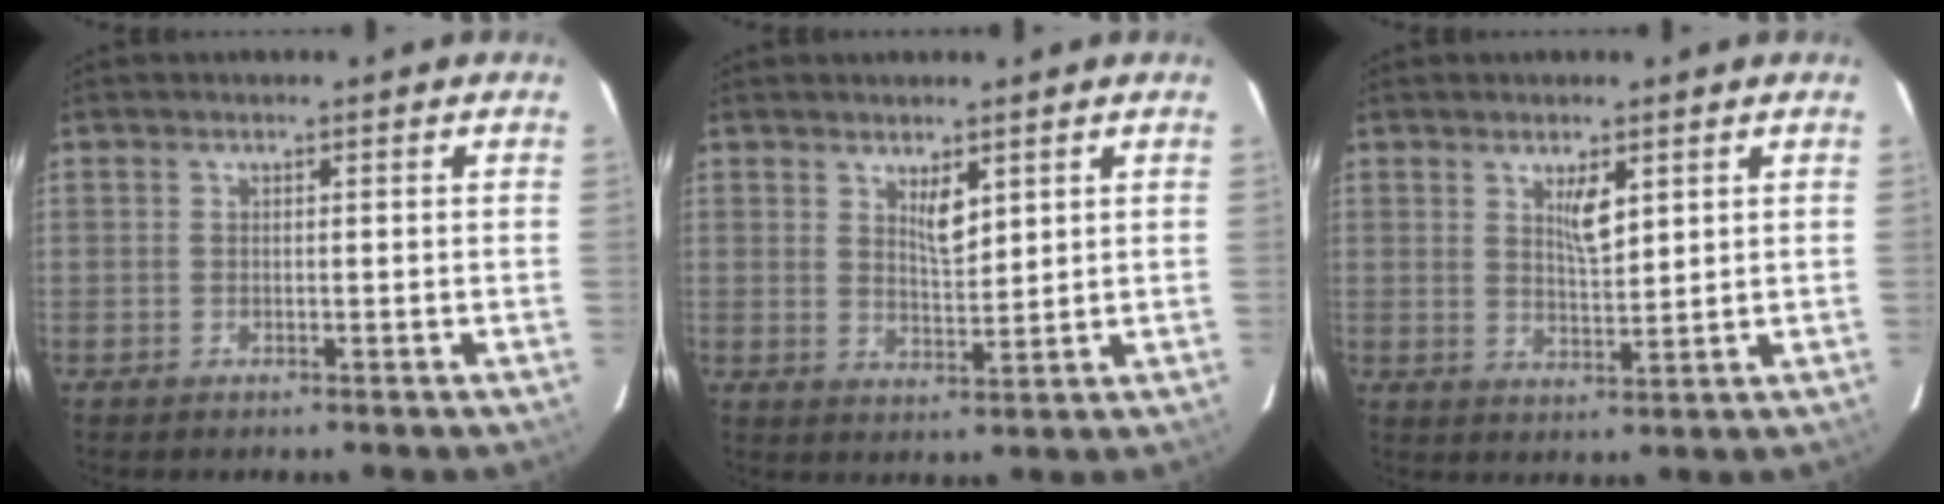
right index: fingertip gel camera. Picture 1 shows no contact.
{"total": 3.6, "force": [2.1, 1.0, 2.8], "torque": [-0.052, -0.007, 0.042]}
{"total": 4.0, "force": [2.0, 1.0, 3.3], "torque": [-0.062, -0.005, 0.039]}